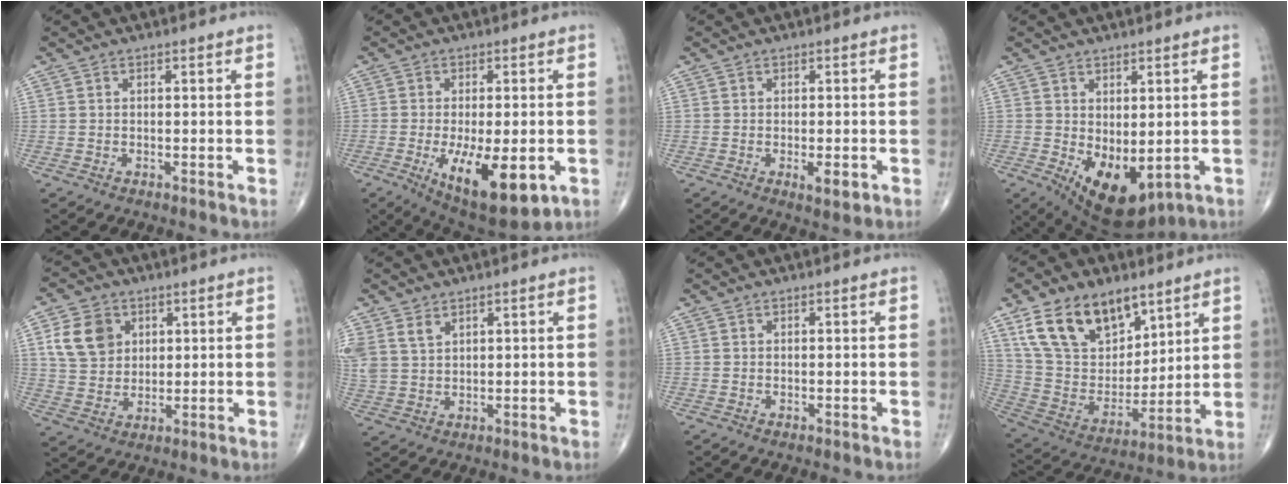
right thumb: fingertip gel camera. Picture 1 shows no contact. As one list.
[{"total": 14.7, "force": [-4.6, 5.9, 12.6], "torque": [-0.198, -0.019, -0.053]}, {"total": 3.3, "force": [-1.0, 1.3, 2.9], "torque": [-0.036, -0.005, -0.010]}, {"total": 10.6, "force": [-1.7, 5.6, 8.8], "torque": [-0.125, -0.013, 0.002]}, {"total": 9.5, "force": [3.3, 7.6, 4.7], "torque": [-0.066, -0.008, 0.066]}, {"total": 5.6, "force": [3.3, 3.7, 2.7], "torque": [-0.053, -0.007, 0.080]}, {"total": 0.0}, {"total": 19.7, "force": [11.4, 11.7, 11.0], "torque": [-0.155, -0.042, 0.221]}]